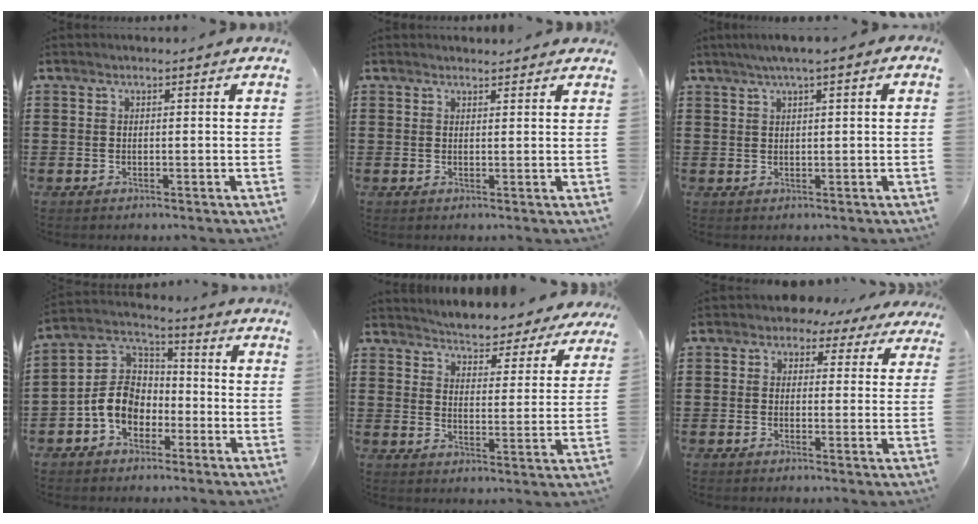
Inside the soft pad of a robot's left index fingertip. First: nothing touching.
{"total": 1.3, "force": [1.3, 0.3, 0.1], "torque": [-0.005, 0.002, 0.026]}
{"total": 2.0, "force": [0.8, 0.1, 1.9], "torque": [-0.034, 0.001, 0.013]}
{"total": 8.0, "force": [-2.9, 6.2, 4.0], "torque": [-0.124, 0.008, -0.068]}
{"total": 4.4, "force": [4.4, -0.1, -0.1], "torque": [-0.025, -0.035, 0.073]}
{"total": 2.8, "force": [1.8, 2.0, 0.8], "torque": [-0.023, -0.002, 0.028]}